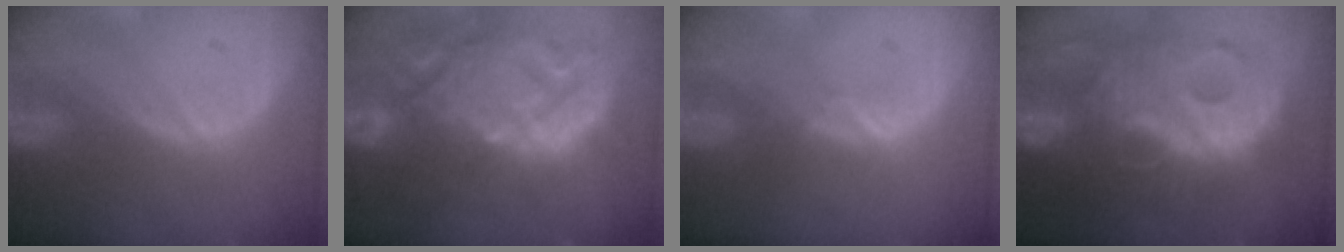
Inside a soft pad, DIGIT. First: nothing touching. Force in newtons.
{"total": 14.5, "press": 12.4, "slide": 7.5}
{"total": 1.4, "press": 1.2, "slide": 0.6}
{"total": 13.6, "press": 13.5, "slide": 1.2}